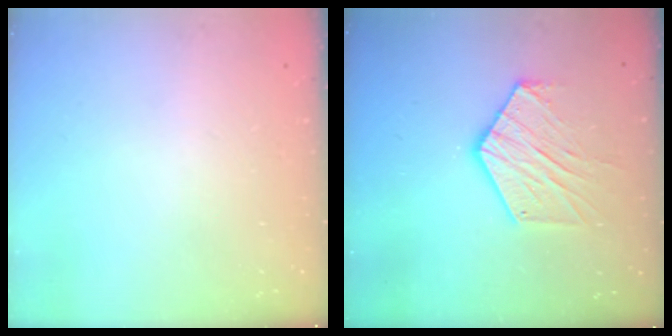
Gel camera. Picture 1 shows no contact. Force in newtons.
{"total": 12.6, "press": 12.6, "slide": 0.7}